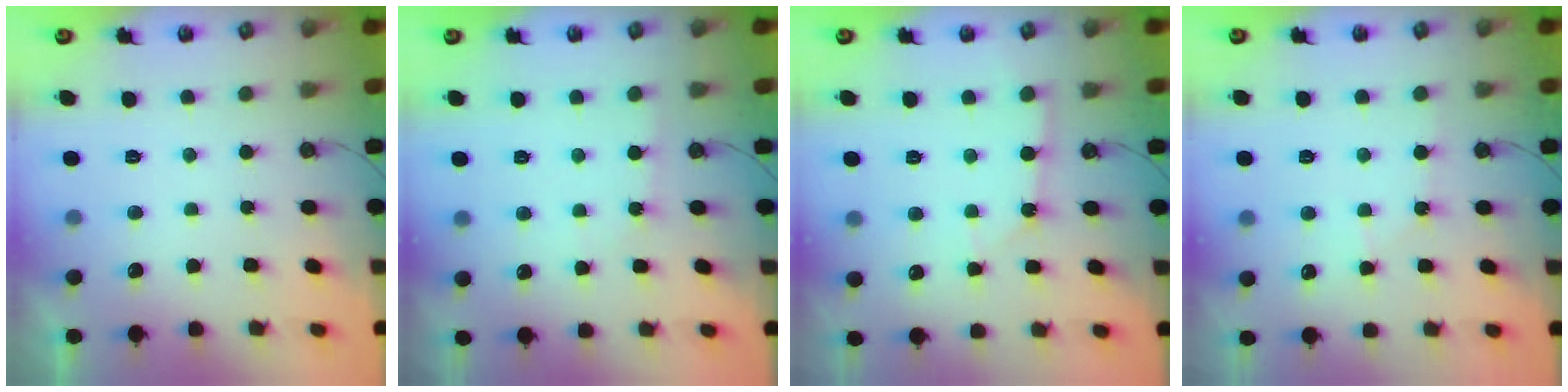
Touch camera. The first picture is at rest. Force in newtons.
{"total": 2.7, "press": 2.7, "slide": 0.5}
{"total": 3.0, "press": 3.0, "slide": 0.2}
{"total": 5.1, "press": 5.1, "slide": 0.7}